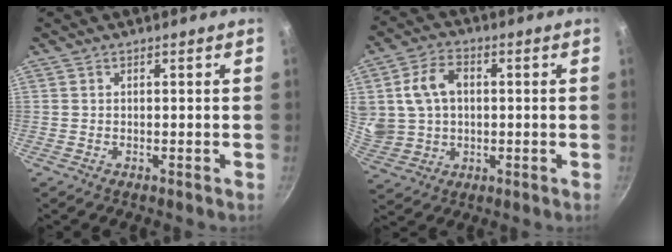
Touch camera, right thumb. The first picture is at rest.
{"total": 12.5, "force": [1.9, 9.6, 7.8], "torque": [-0.133, 0.006, 0.041]}